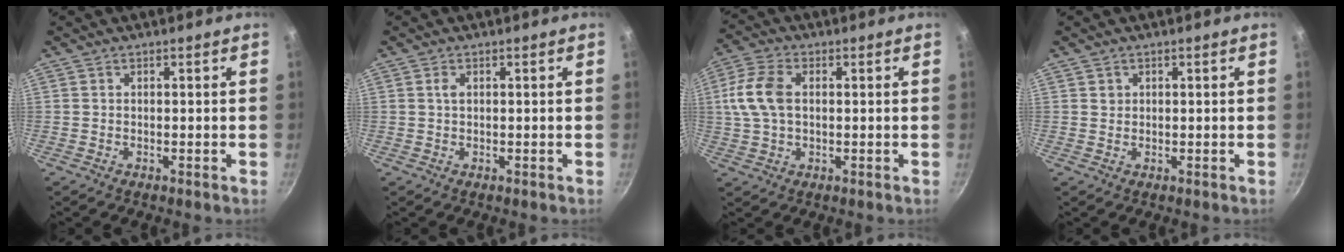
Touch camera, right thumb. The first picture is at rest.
{"total": 1.1, "force": [0.3, 0.6, 0.8], "torque": [-0.014, 0.001, 0.004]}
{"total": 9.1, "force": [1.1, 5.6, 7.1], "torque": [-0.149, 0.017, 0.014]}
{"total": 1.0, "force": [0.4, 0.9, 0.2], "torque": [0.002, 0.003, 0.005]}